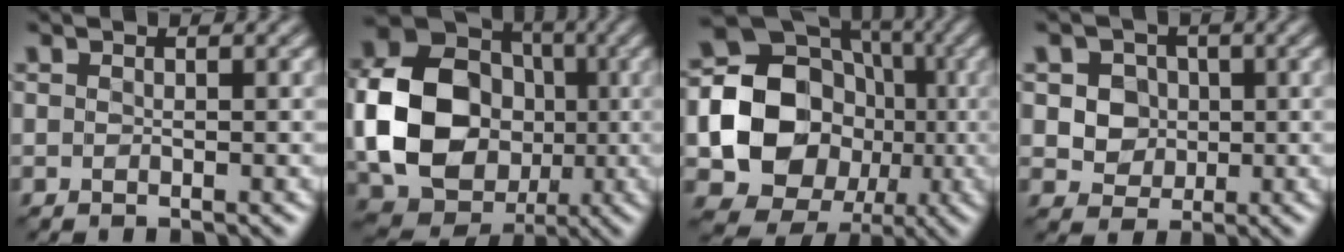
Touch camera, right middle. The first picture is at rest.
{"total": 13.1, "force": [-1.3, 10.7, 7.5], "torque": [-0.159, -0.009, -0.025]}
{"total": 15.2, "force": [-1.7, 13.3, 7.0], "torque": [-0.109, -0.023, -0.044]}
{"total": 4.5, "force": [0.9, 4.0, 2.0], "torque": [-0.035, 0.006, 0.016]}